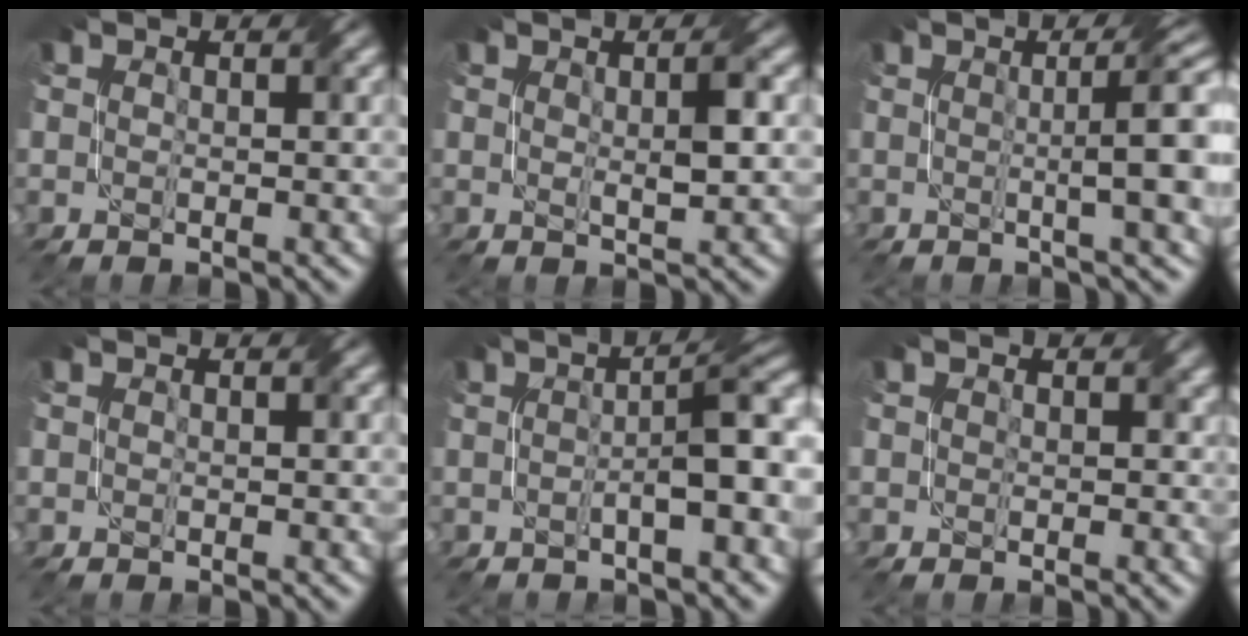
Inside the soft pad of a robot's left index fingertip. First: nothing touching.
{"total": 2.3, "force": [0.5, 0.3, 2.2], "torque": [-0.034, -0.001, 0.011]}
{"total": 7.8, "force": [0.9, 1.8, 7.5], "torque": [-0.076, 0.017, 0.010]}
{"total": 0.0}
{"total": 5.7, "force": [-0.3, 1.0, 5.6], "torque": [-0.074, 0.017, -0.008]}
{"total": 1.2, "force": [0.5, 0.9, 0.6], "torque": [-0.006, -0.001, 0.003]}